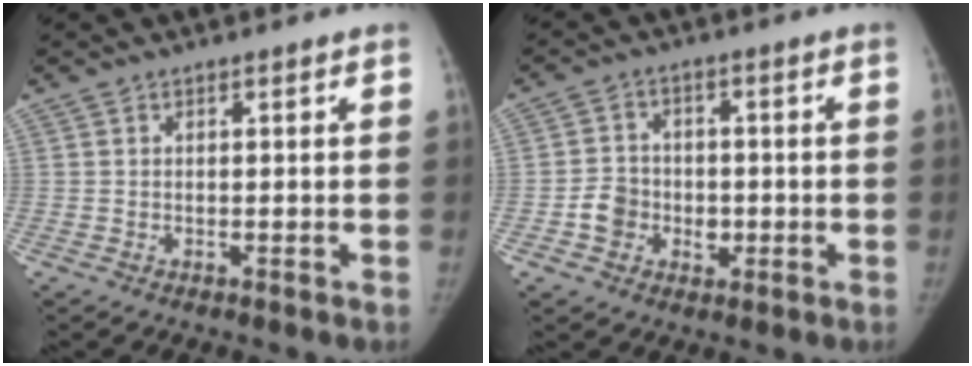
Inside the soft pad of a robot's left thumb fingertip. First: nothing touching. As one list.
[{"total": 6.7, "force": [-1.5, 5.8, 3.0], "torque": [-0.021, 0.018, -0.028]}]